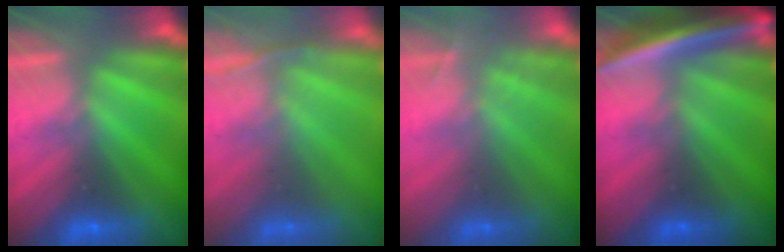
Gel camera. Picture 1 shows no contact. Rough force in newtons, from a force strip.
{"total": 1.0}
{"total": 1.9}
{"total": 7.0}